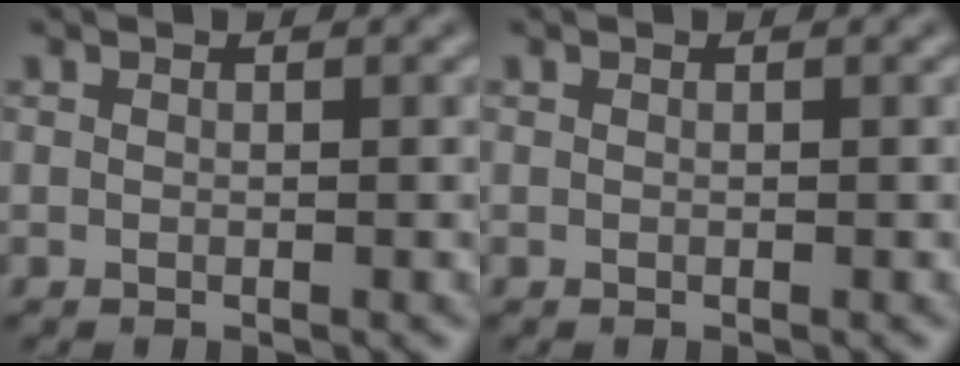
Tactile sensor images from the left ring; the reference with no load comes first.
{"total": 0.0}